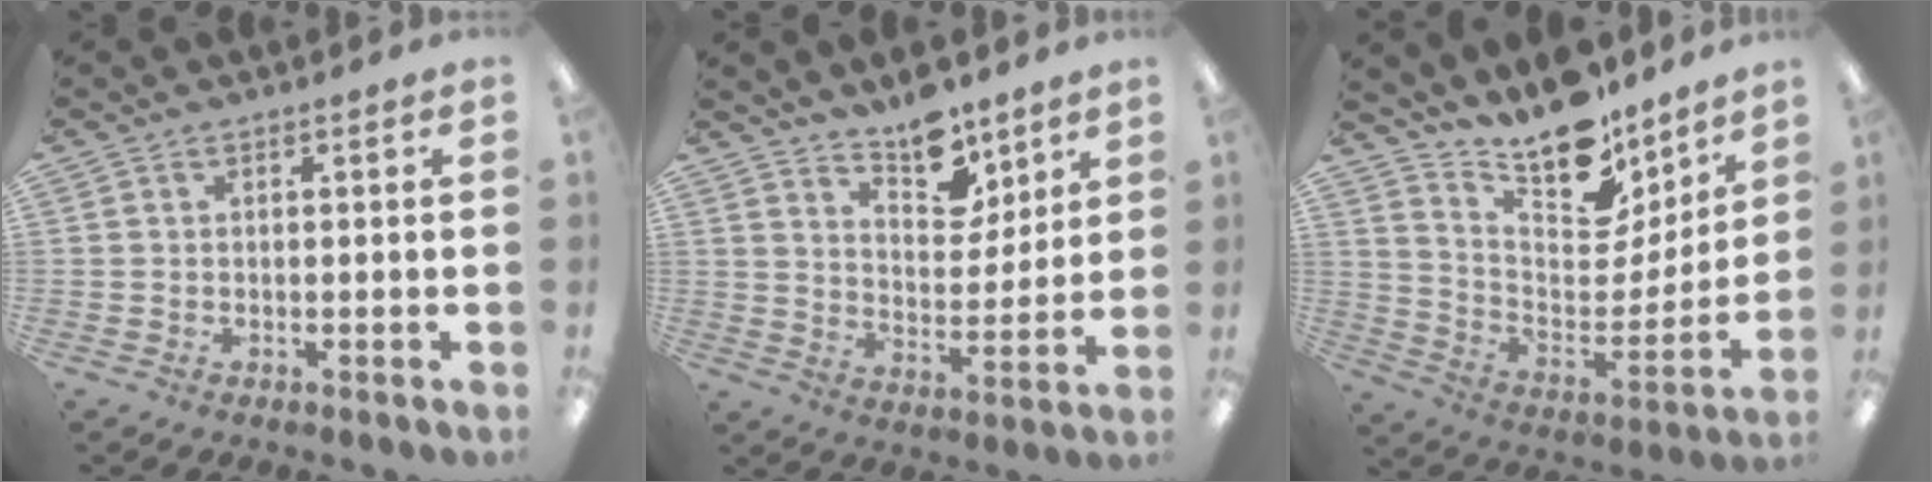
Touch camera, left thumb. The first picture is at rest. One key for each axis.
{"total": 11.5, "fx": 9.2, "fy": 5.3, "fz": 4.4, "tx": -0.053, "ty": -0.063, "tz": 0.166}
{"total": 15.4, "fx": 13.9, "fy": 4.9, "fz": 4.7, "tx": -0.084, "ty": -0.125, "tz": 0.243}